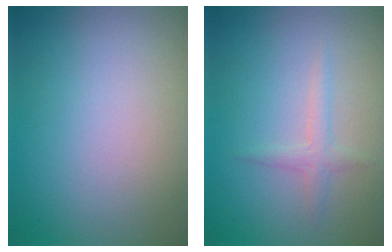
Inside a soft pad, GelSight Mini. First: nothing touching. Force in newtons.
{"total": 1.5, "press": 1.5, "slide": 0.1}